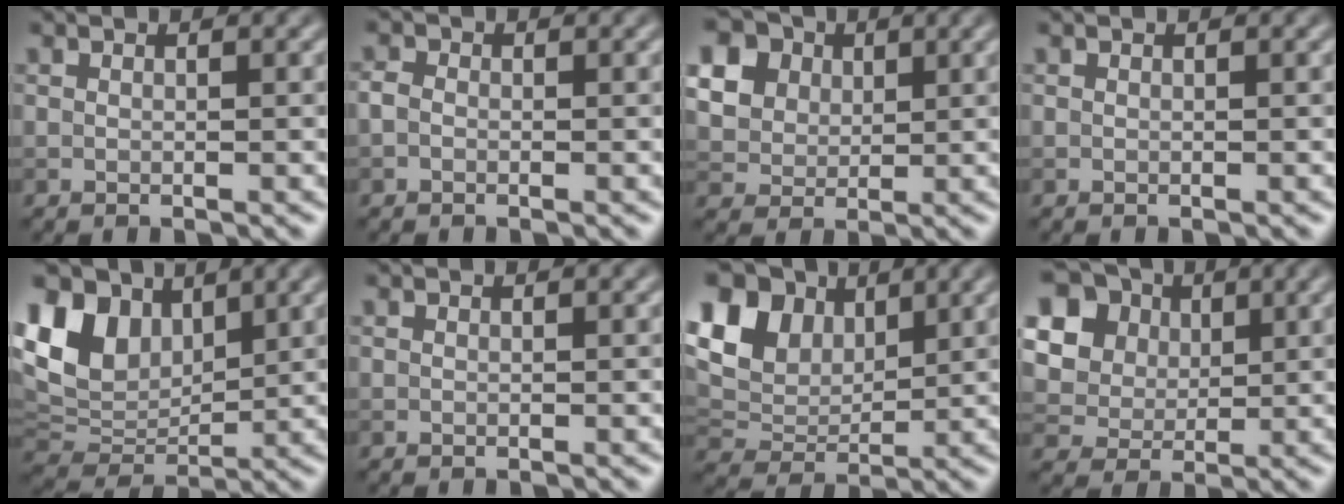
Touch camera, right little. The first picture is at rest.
{"total": 1.0, "force": [-0.4, 0.7, 0.5], "torque": [-0.010, 0.000, -0.013]}
{"total": 13.1, "force": [5.7, 10.3, 5.7], "torque": [-0.159, 0.026, 0.101]}
{"total": 0.0}
{"total": 8.5, "force": [4.0, 5.6, 4.9], "torque": [-0.110, 0.001, 0.073]}
{"total": 0.0}
{"total": 10.9, "force": [5.3, 7.4, 6.1], "torque": [-0.138, 0.029, 0.081]}
{"total": 12.7, "force": [5.1, 10.2, 5.5], "torque": [-0.142, 0.020, 0.090]}